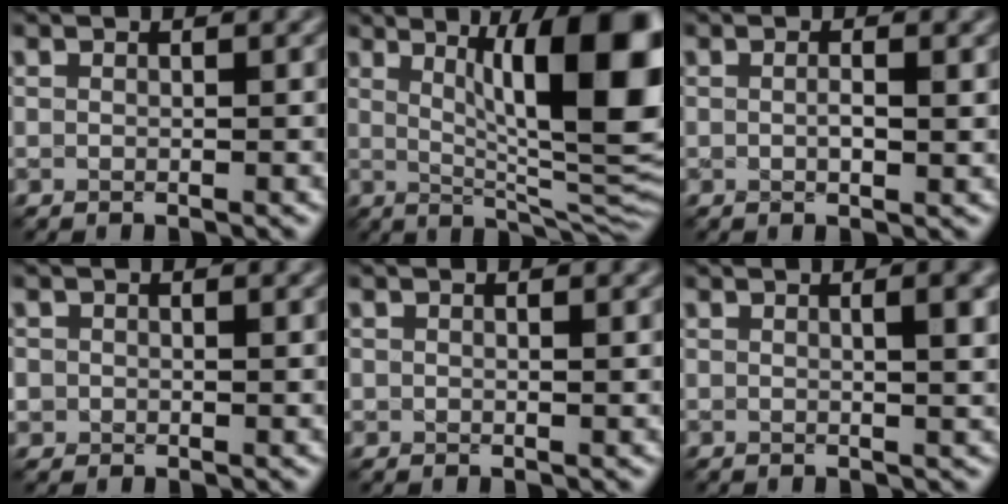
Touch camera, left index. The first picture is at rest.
{"total": 15.0, "force": [4.0, 4.1, 13.9], "torque": [-0.158, 0.000, 0.067]}
{"total": 1.5, "force": [0.1, 0.4, 1.4], "torque": [-0.027, -0.003, 0.001]}
{"total": 1.6, "force": [0.2, 1.5, 0.5], "torque": [-0.009, -0.004, 0.007]}
{"total": 0.7, "force": [0.4, 0.4, 0.4], "torque": [-0.006, -0.002, 0.007]}
{"total": 3.7, "force": [1.0, 1.2, 3.4], "torque": [-0.031, 0.007, 0.011]}